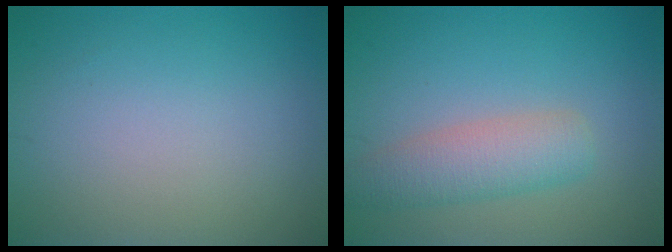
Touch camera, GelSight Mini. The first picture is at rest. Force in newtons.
{"total": 3.9, "press": 3.9, "slide": 0.2}